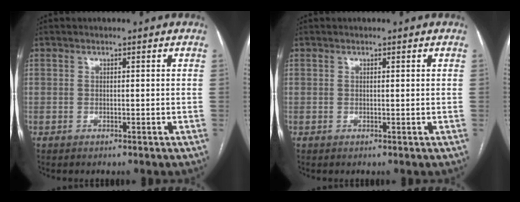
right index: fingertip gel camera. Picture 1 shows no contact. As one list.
[{"total": 0.0}]